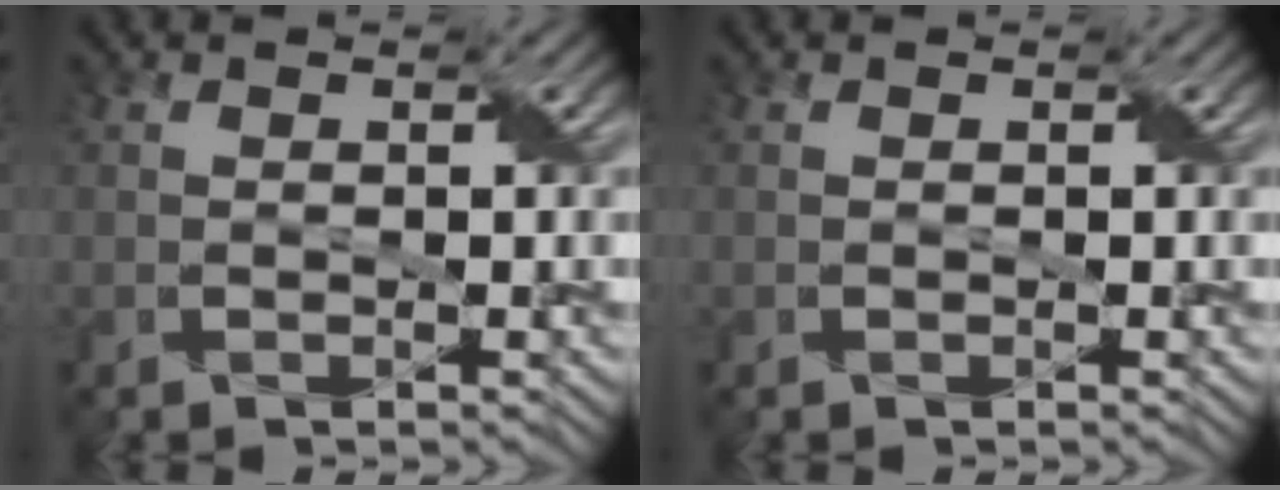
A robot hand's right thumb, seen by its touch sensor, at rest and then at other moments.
{"total": 0.0}